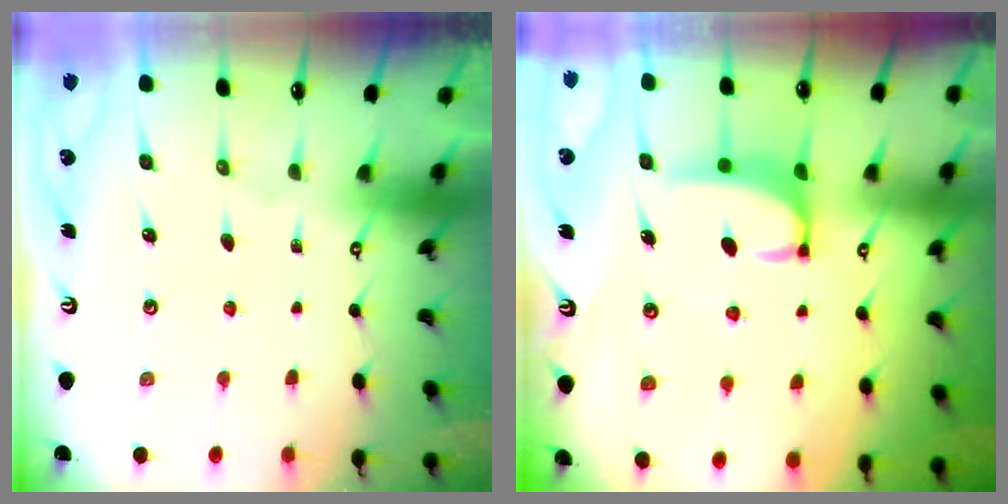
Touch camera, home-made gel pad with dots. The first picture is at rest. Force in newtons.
{"total": 2.6, "press": 2.6, "slide": 0.5}